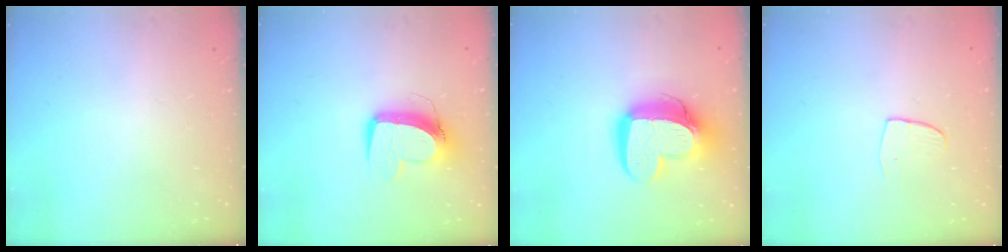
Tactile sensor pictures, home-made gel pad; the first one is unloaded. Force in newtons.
{"total": 11.4, "press": 11.3, "slide": 1.5}
{"total": 15.3, "press": 15.3, "slide": 1.4}
{"total": 4.2, "press": 4.2, "slide": 0.3}